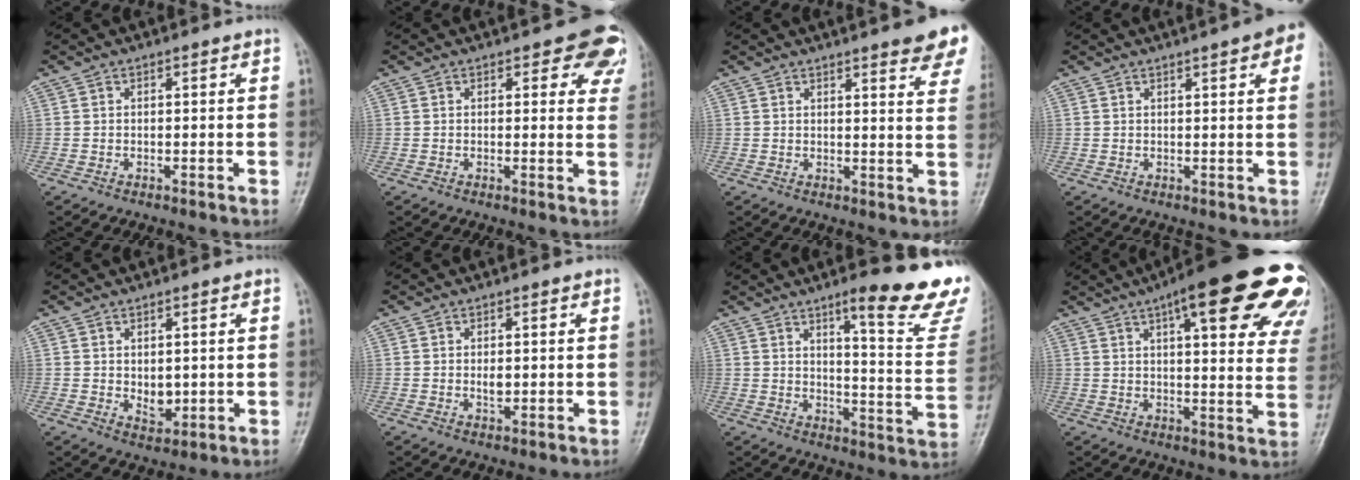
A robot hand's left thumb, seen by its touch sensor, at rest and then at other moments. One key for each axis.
{"total": 6.0, "fx": 3.2, "fy": 2.7, "fz": 4.2, "tx": -0.015, "ty": -0.008, "tz": 0.028}
{"total": 13.2, "fx": 9.2, "fy": 2.8, "fz": 9.0, "tx": -0.087, "ty": -0.032, "tz": 0.094}
{"total": 8.4, "fx": 4.3, "fy": 1.7, "fz": 7.0, "tx": -0.067, "ty": 0.006, "tz": 0.046}
{"total": 4.1, "fx": 0.2, "fy": 2.8, "fz": 3.0, "tx": -0.032, "ty": -0.010, "tz": 0.011}
{"total": 2.0, "fx": 0.2, "fy": 1.2, "fz": 1.6, "tx": -0.020, "ty": -0.003, "tz": 0.003}
{"total": 20.0, "fx": 13.4, "fy": 3.0, "fz": 14.4, "tx": -0.152, "ty": -0.087, "tz": 0.179}
{"total": 28.1, "fx": 15.7, "fy": 7.6, "fz": 22.1, "tx": -0.226, "ty": -0.013, "tz": 0.193}